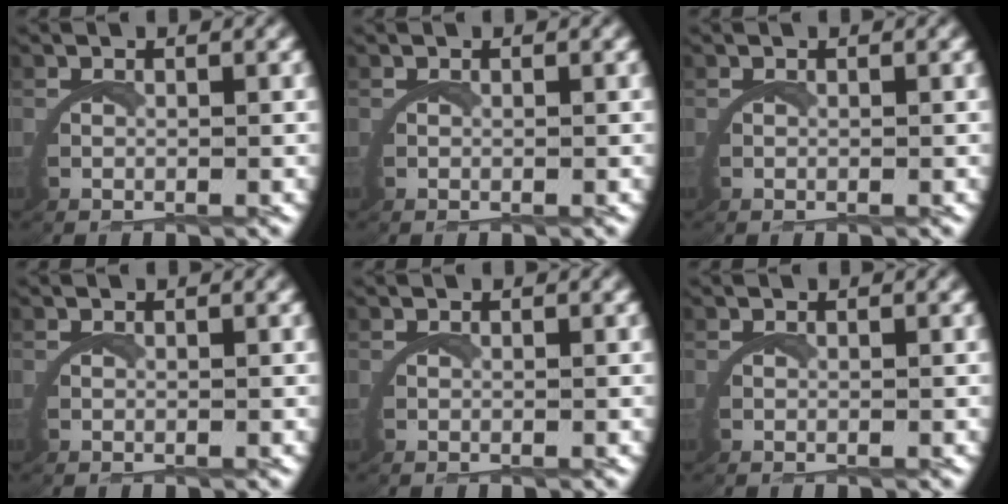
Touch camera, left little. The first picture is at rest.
{"total": 0.0}
{"total": 0.0}
{"total": 0.0}
{"total": 0.0}
{"total": 0.0}